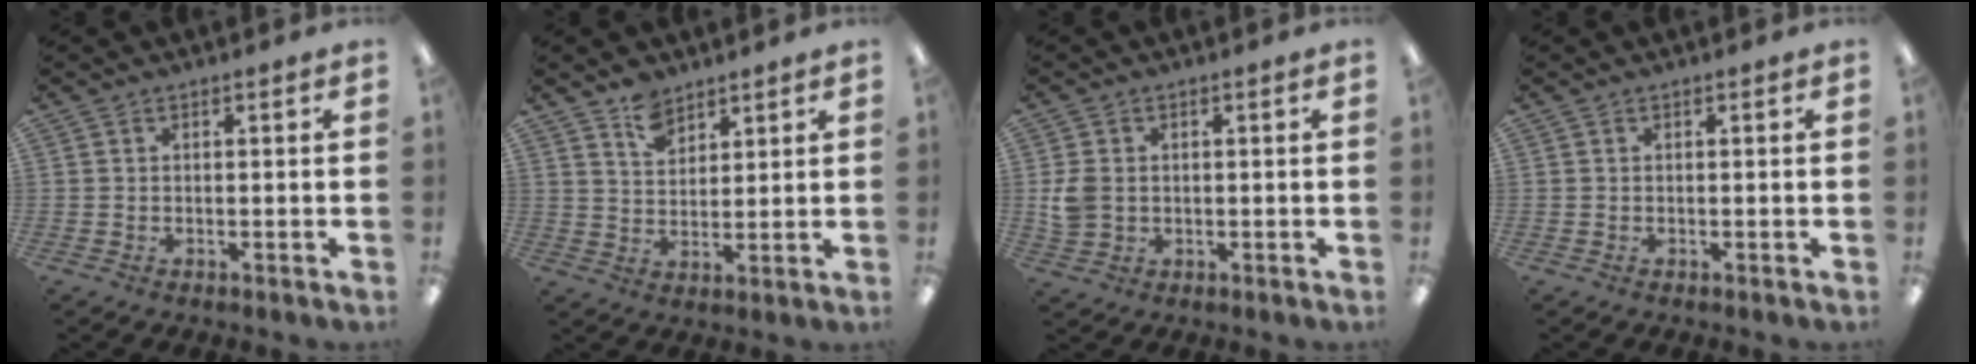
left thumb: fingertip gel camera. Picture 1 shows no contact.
{"total": 6.6, "force": [5.2, 3.5, 1.8], "torque": [-0.028, -0.026, 0.096]}
{"total": 4.9, "force": [0.2, 4.0, 2.8], "torque": [-0.050, 0.005, 0.006]}
{"total": 0.0}